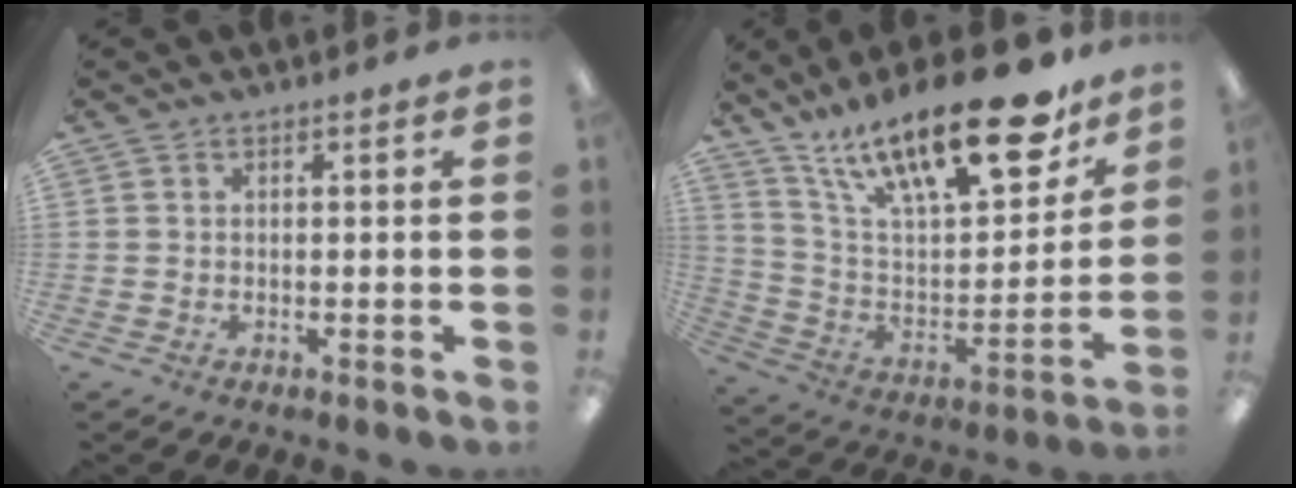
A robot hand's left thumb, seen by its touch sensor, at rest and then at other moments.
{"total": 26.7, "force": [17.0, 9.9, 18.0], "torque": [-0.279, -0.097, 0.287]}